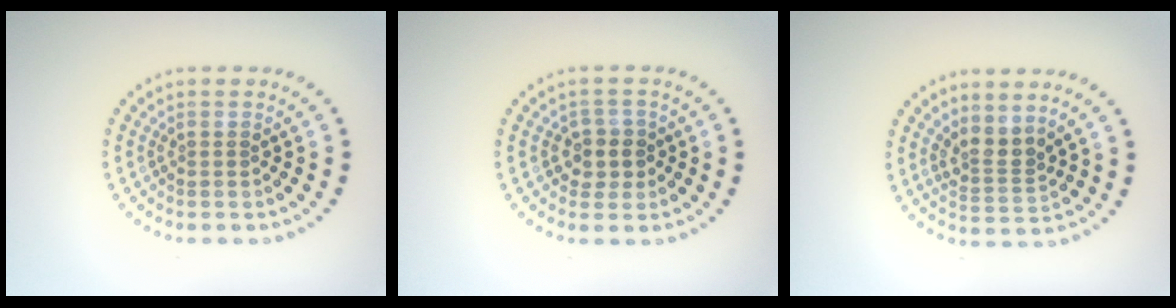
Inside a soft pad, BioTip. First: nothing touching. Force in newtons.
{"total": 2.3, "press": 2.1, "slide": 0.9}
{"total": 2.6, "press": 1.9, "slide": 1.8}